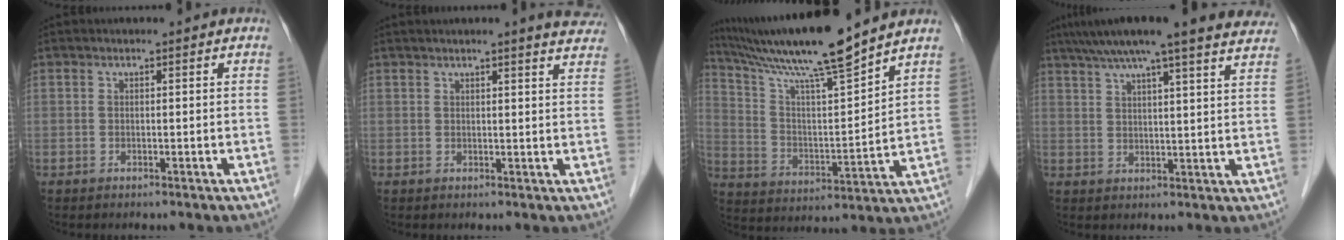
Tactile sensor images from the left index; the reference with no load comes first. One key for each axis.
{"total": 7.4, "fx": 6.5, "fy": 0.3, "fz": 3.5, "tx": -0.033, "ty": -0.006, "tz": 0.054}
{"total": 16.2, "fx": 13.7, "fy": -1.2, "fz": 8.5, "tx": -0.157, "ty": 0.006, "tz": 0.243}
{"total": 21.7, "fx": 18.6, "fy": 1.2, "fz": 11.1, "tx": -0.176, "ty": 0.017, "tz": 0.234}